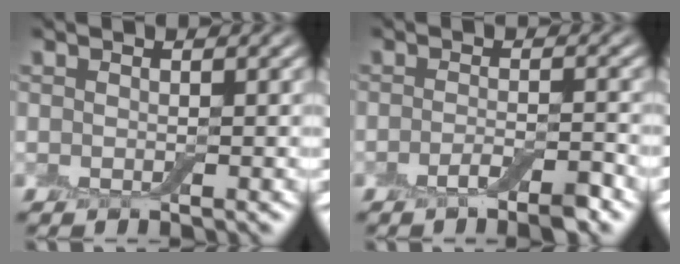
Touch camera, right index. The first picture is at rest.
{"total": 2.8, "force": [-1.7, 0.6, 2.2], "torque": [-0.036, -0.001, -0.035]}